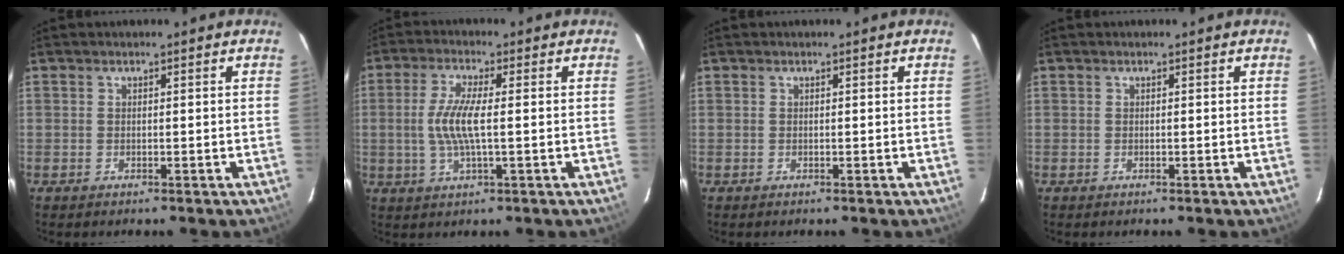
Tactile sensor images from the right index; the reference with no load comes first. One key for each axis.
{"total": 7.5, "fx": -0.3, "fy": 1.6, "fz": 7.4, "tx": -0.149, "ty": -0.002, "tz": -0.005}
{"total": 0.0}
{"total": 0.0}